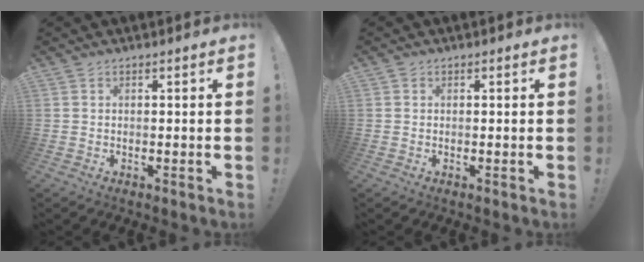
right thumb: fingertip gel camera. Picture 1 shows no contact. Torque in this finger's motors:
{"motor_torque": [0.05, 0.19, -0.21, -0.09, -0.01]}